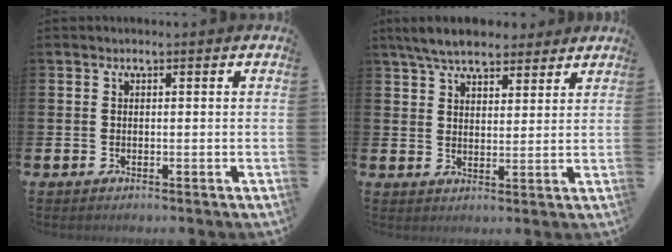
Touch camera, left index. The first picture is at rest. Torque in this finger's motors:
{"motor_torque": [1.07, -1.07, 0.81, 0.12]}